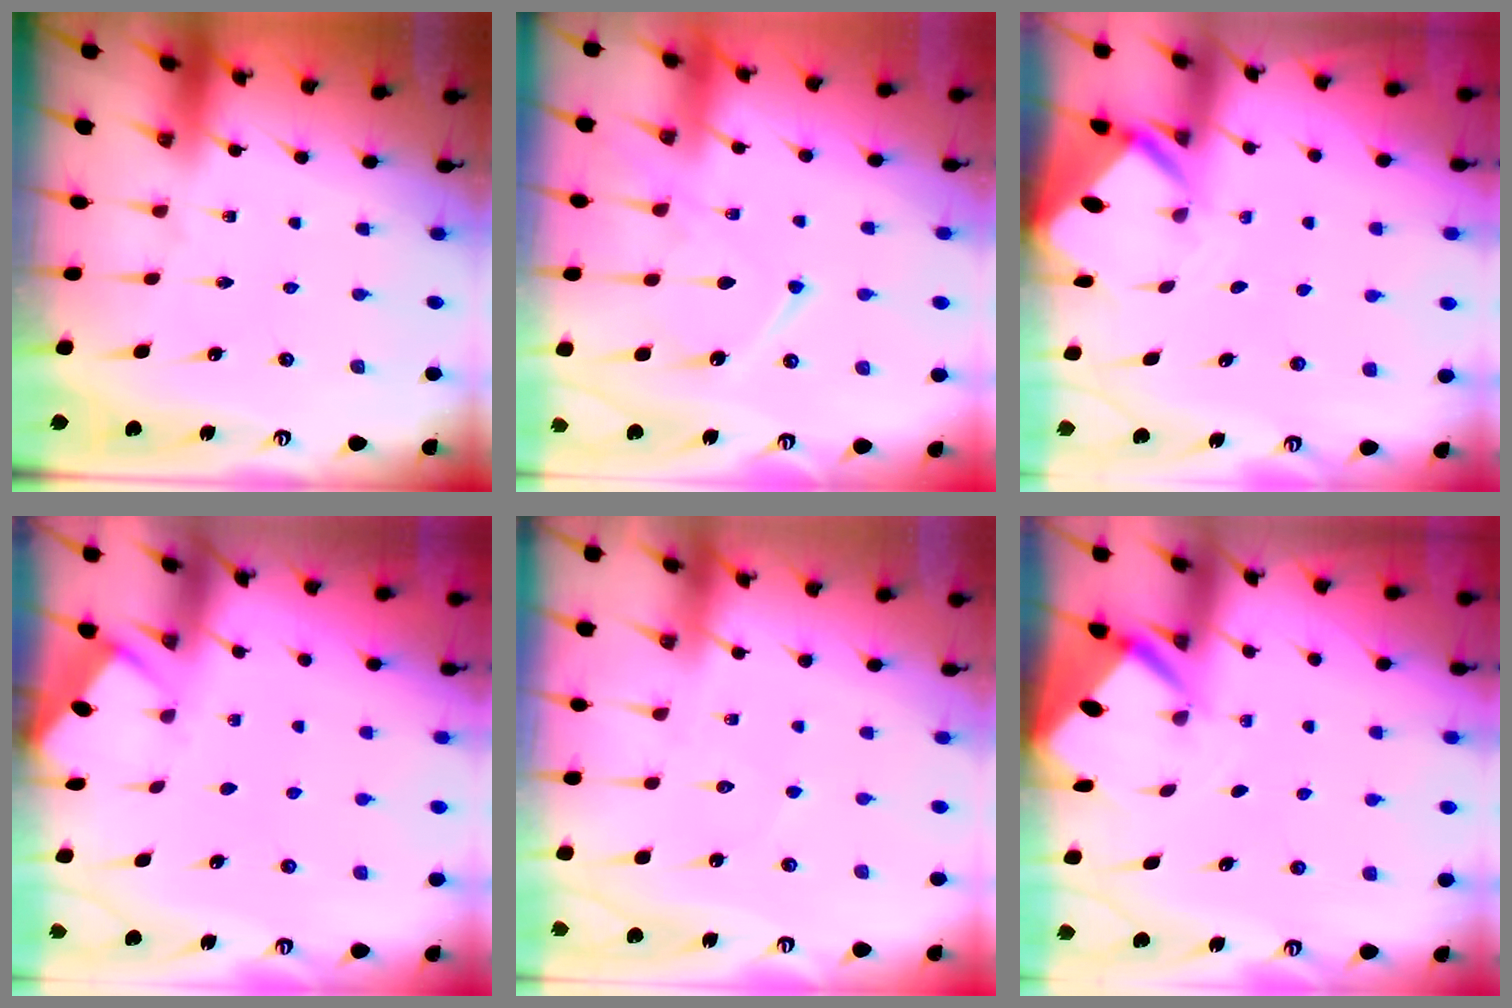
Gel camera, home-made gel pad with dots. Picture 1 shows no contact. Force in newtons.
{"total": 11.8, "press": 11.8, "slide": 1.2}
{"total": 3.0, "press": 3.0, "slide": 0.1}
{"total": 2.5, "press": 2.5, "slide": 0.4}
{"total": 3.9, "press": 3.9, "slide": 0.4}
{"total": 2.8, "press": 2.8, "slide": 0.2}